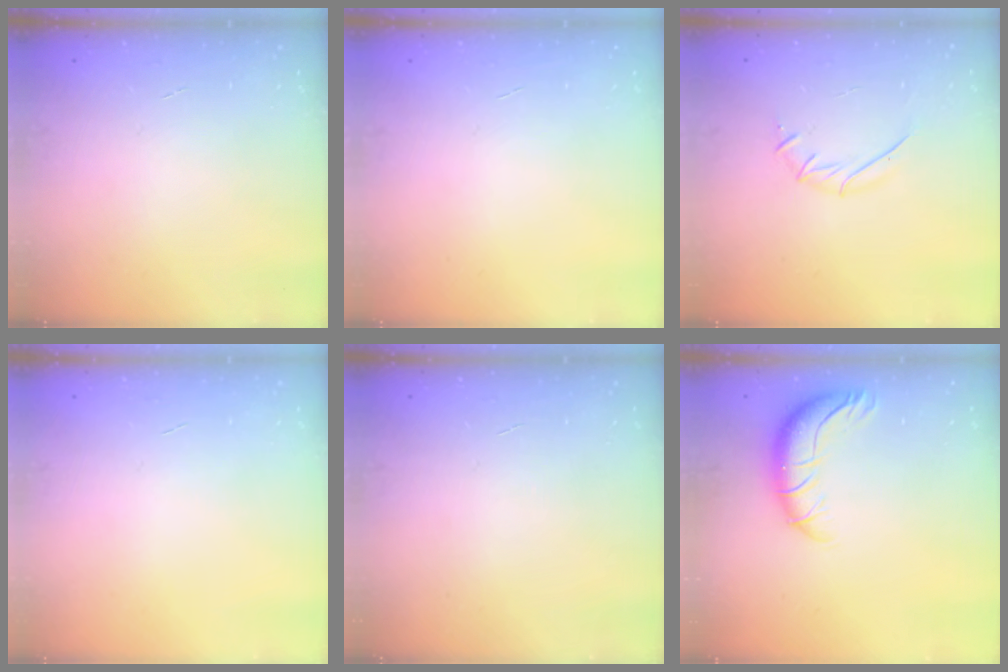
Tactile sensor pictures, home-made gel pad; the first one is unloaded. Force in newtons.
{"total": 0.0}
{"total": 4.6, "press": 4.4, "slide": 1.3}
{"total": 0.0}
{"total": 0.0}
{"total": 10.3, "press": 9.9, "slide": 3.0}